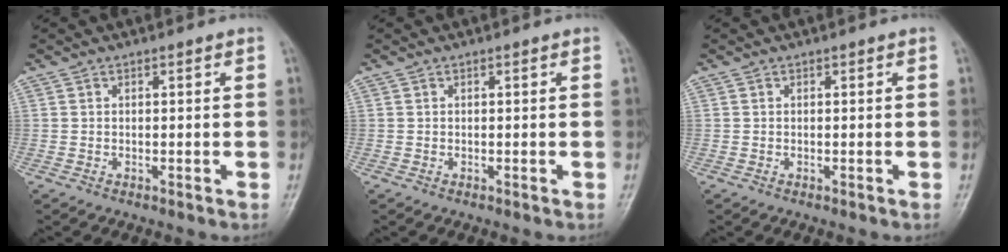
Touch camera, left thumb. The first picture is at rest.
{"total": 0.0}
{"total": 0.0}